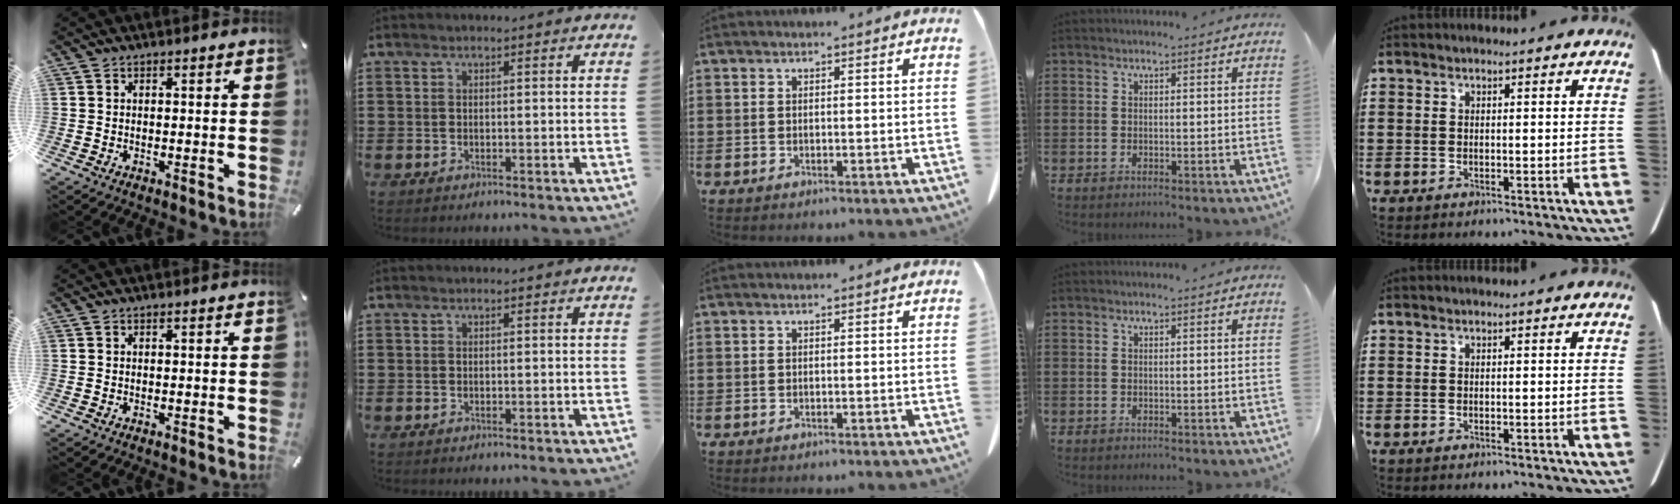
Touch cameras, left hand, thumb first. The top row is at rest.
{}